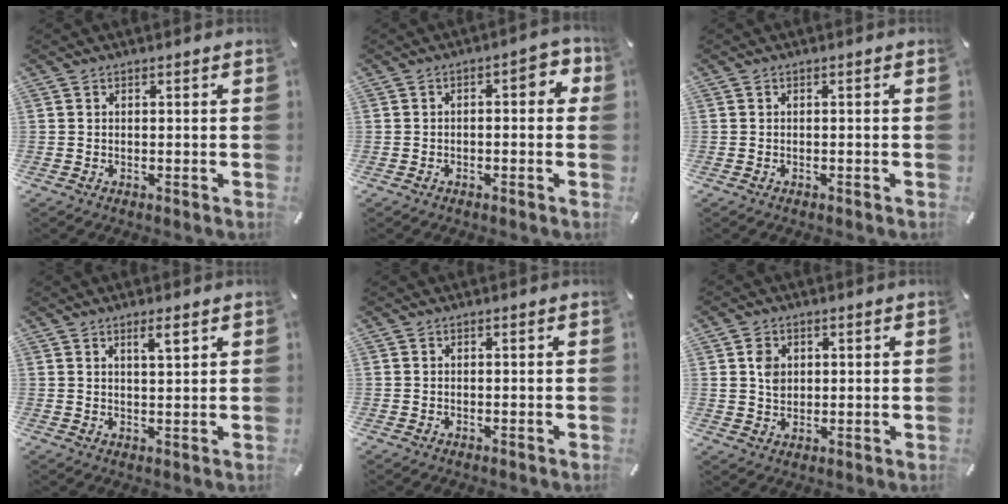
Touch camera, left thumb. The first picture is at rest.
{"total": 4.9, "force": [-0.4, 2.4, 4.2], "torque": [-0.055, 0.006, -0.015]}
{"total": 0.7, "force": [-0.6, 0.3, 0.2], "torque": [-0.005, 0.001, -0.013]}
{"total": 3.6, "force": [2.1, 0.6, 2.8], "torque": [-0.052, -0.003, 0.034]}
{"total": 0.0}
{"total": 4.6, "force": [1.2, 3.9, 2.2], "torque": [-0.034, 0.001, 0.020]}